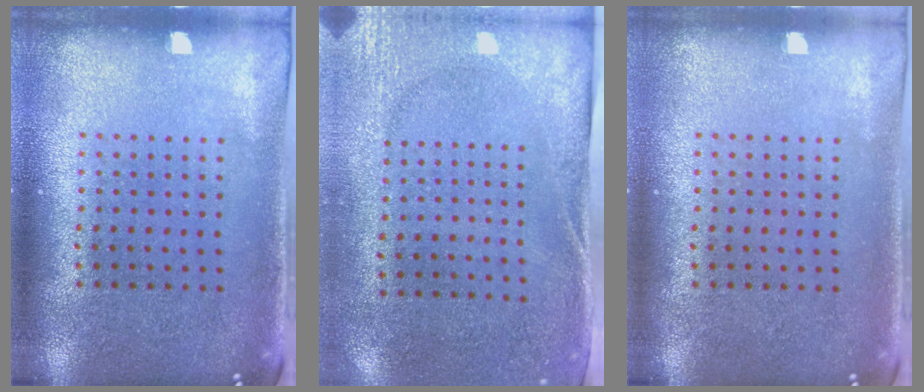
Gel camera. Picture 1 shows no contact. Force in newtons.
{"total": 2.8, "press": 2.2, "slide": 1.7}
{"total": 0.0}